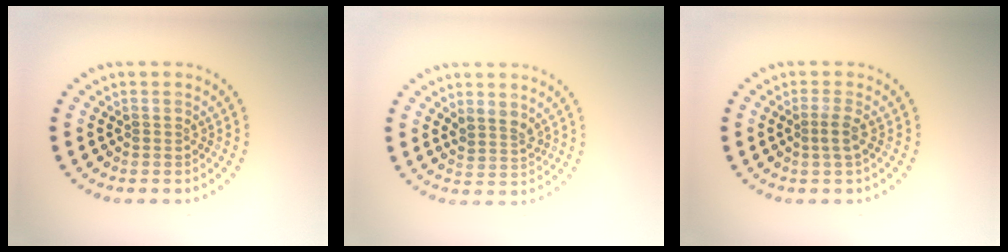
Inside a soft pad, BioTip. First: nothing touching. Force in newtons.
{"total": 1.9, "press": 1.6, "slide": 1.1}
{"total": 1.4, "press": 1.2, "slide": 0.8}